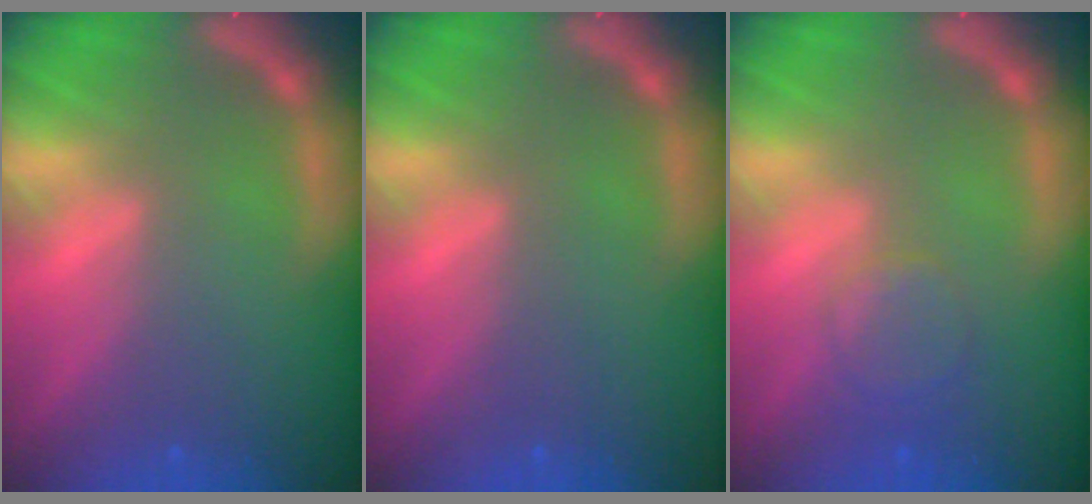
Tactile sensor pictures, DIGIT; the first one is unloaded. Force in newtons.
{"total": 0.0}
{"total": 2.9}